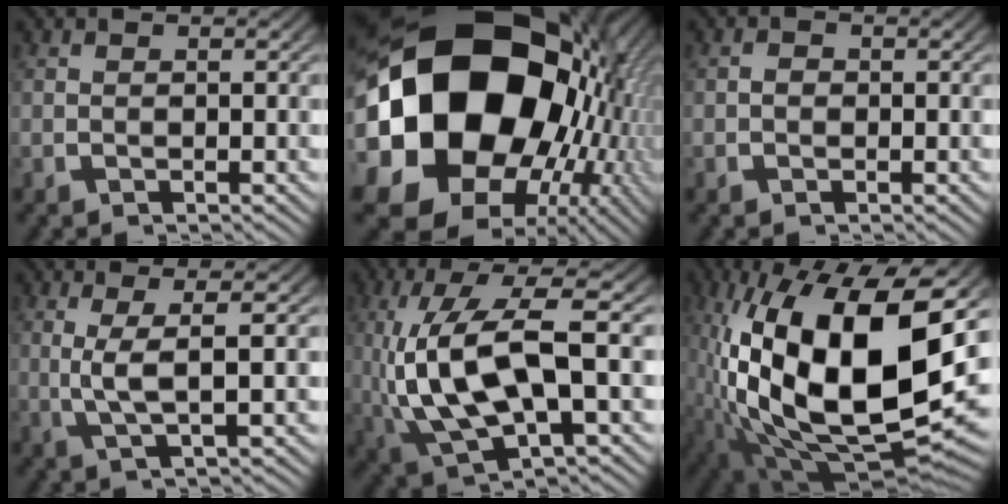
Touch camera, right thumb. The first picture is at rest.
{"total": 37.1, "force": [-1.0, 25.0, 27.4], "torque": [-0.487, -0.084, 0.010]}
{"total": 0.8, "force": [-0.3, 0.7, 0.3], "torque": [-0.006, -0.005, -0.007]}
{"total": 4.3, "force": [0.7, 1.0, 4.1], "torque": [-0.089, -0.006, 0.020]}
{"total": 13.1, "force": [-0.8, 7.1, 11.0], "torque": [-0.254, -0.031, 0.008]}
{"total": 25.3, "force": [-2.7, 14.5, 20.5], "torque": [-0.395, -0.075, 0.005]}